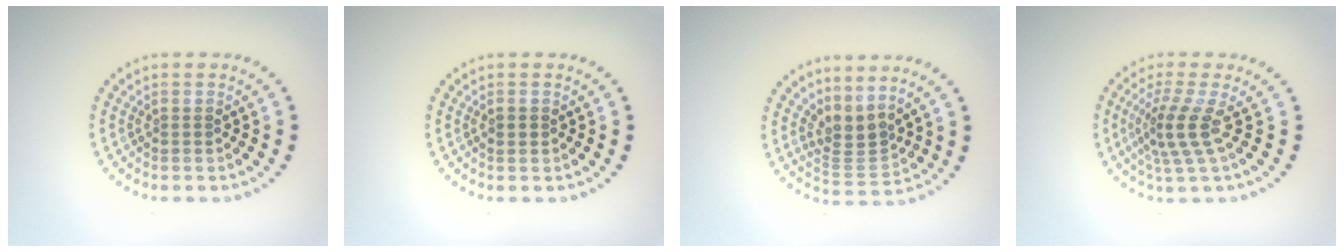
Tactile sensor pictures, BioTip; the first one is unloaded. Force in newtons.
{"total": 0.7, "press": 0.7, "slide": 0.1}
{"total": 2.8, "press": 2.0, "slide": 2.0}
{"total": 3.4, "press": 2.3, "slide": 2.4}